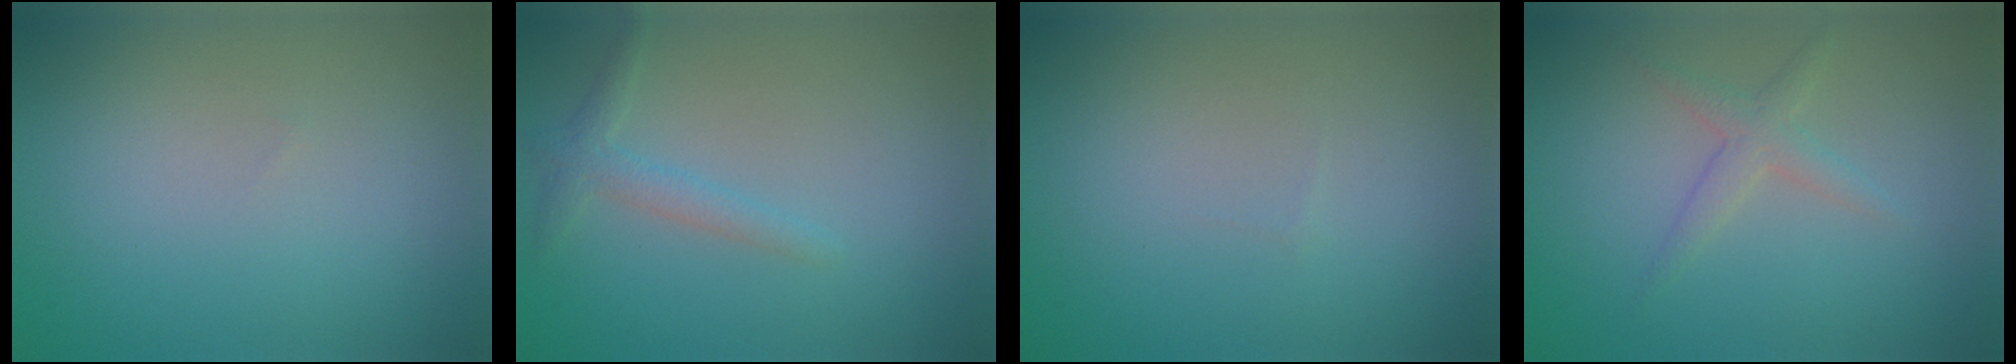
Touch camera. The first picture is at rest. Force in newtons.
{"total": 1.8, "press": 1.8, "slide": 0.1}
{"total": 0.0}
{"total": 1.8, "press": 1.8, "slide": 0.1}